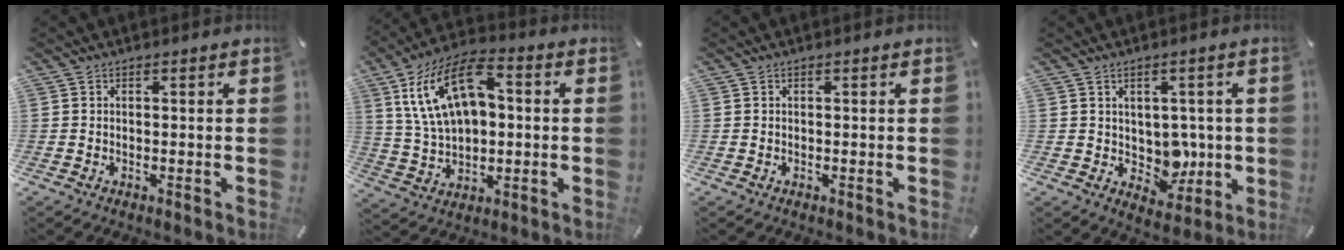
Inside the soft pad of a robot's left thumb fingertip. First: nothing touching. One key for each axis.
{"total": 16.5, "fx": 4.9, "fy": 10.4, "fz": 11.8, "tx": -0.250, "ty": 0.004, "tz": 0.089}
{"total": 0.0}
{"total": 6.4, "fx": 1.1, "fy": 5.8, "fz": 2.4, "tx": -0.013, "ty": -0.016, "tz": 0.023}